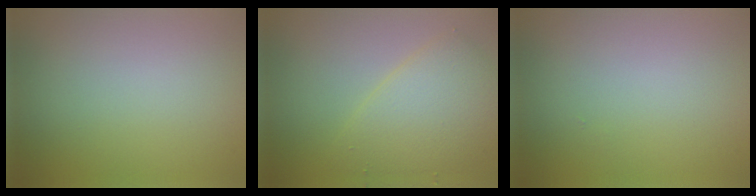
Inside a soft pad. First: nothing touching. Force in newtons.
{"total": 4.6, "press": 4.6, "slide": 0.3}
{"total": 0.0}